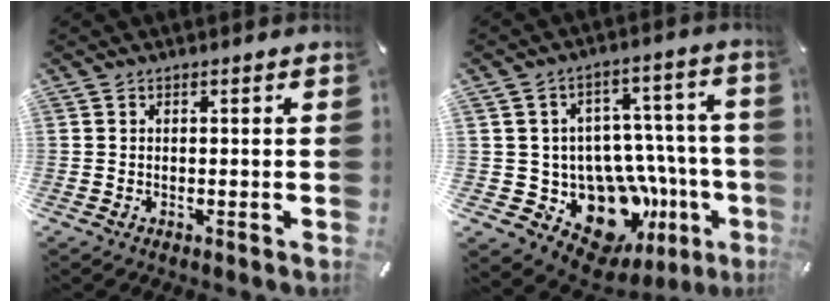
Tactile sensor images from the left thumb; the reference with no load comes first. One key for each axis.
{"total": 17.6, "fx": -7.1, "fy": 12.7, "fz": 9.9, "tx": -0.134, "ty": 0.026, "tz": -0.082}